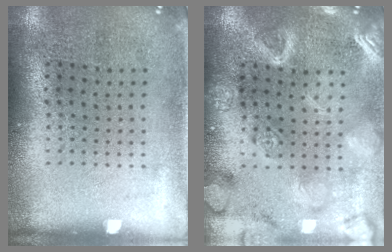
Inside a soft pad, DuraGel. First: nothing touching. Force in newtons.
{"total": 3.1, "press": 3.1, "slide": 0.3}